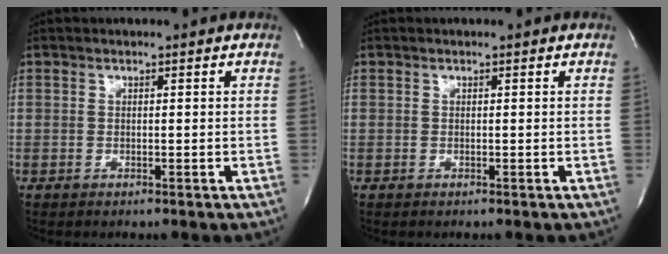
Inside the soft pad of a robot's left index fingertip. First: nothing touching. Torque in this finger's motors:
{"motor_torque": [0.00, 0.00, 0.00, 0.00]}